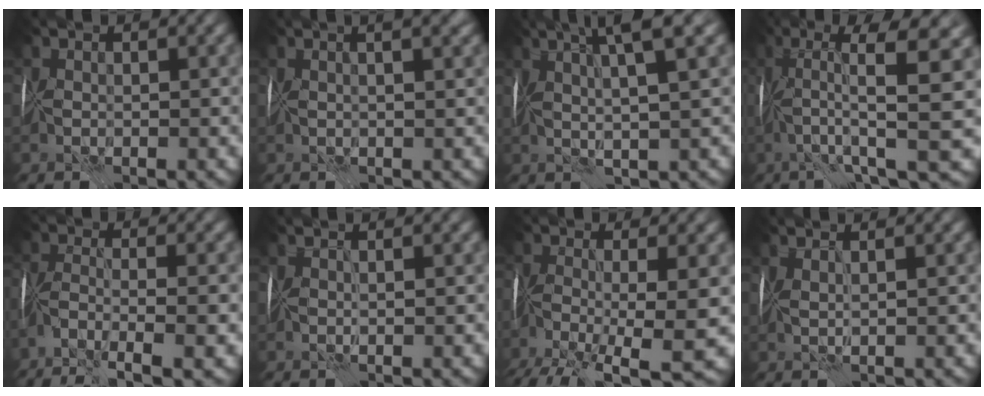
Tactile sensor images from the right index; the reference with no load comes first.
{"total": 6.3, "force": [3.1, 2.6, 4.8], "torque": [-0.020, 0.045, 0.010]}
{"total": 6.6, "force": [3.1, 0.8, 5.8], "torque": [-0.076, 0.017, 0.047]}
{"total": 8.6, "force": [1.2, 0.7, 8.5], "torque": [-0.132, 0.013, 0.024]}
{"total": 7.6, "force": [-5.1, 1.6, 5.4], "torque": [-0.097, -0.006, -0.097]}
{"total": 0.8, "force": [0.2, -0.6, 0.5], "torque": [-0.004, 0.001, 0.002]}
{"total": 9.3, "force": [-5.2, 1.6, 7.6], "torque": [-0.133, -0.024, -0.090]}
{"total": 1.4, "force": [1.0, -0.2, 0.9], "torque": [-0.003, 0.006, 0.006]}